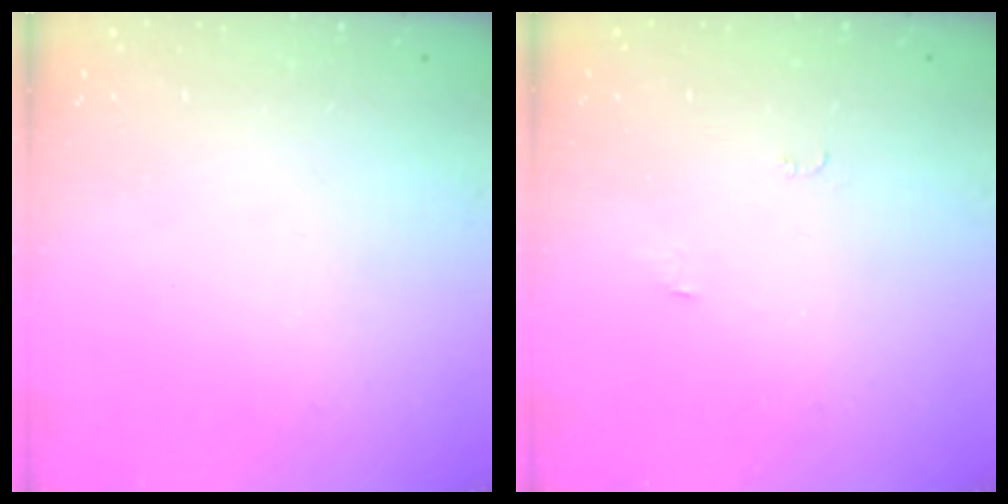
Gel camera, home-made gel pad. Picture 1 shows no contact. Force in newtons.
{"total": 4.5, "press": 4.5, "slide": 0.5}